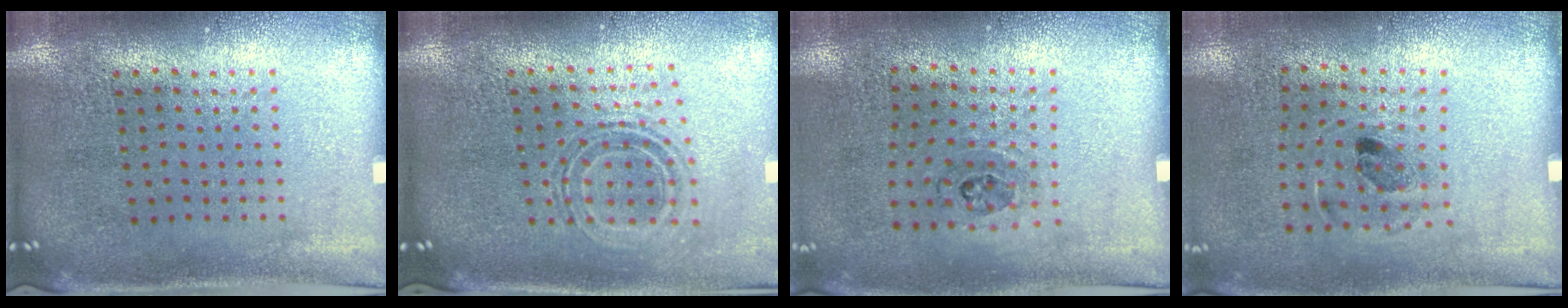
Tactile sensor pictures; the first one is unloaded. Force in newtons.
{"total": 0.7, "press": 0.7, "slide": 0.2}
{"total": 1.1, "press": 0.7, "slide": 0.8}
{"total": 1.2, "press": 0.7, "slide": 0.9}